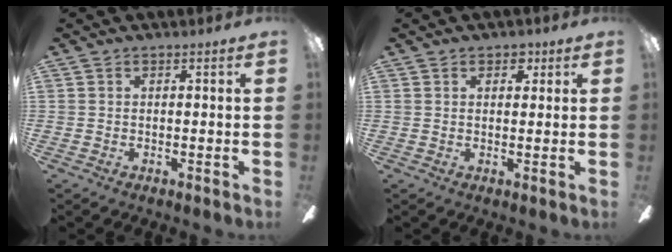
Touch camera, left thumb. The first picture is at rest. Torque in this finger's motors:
{"motor_torque": [-0.28, -0.23, -0.30, -0.11, 0.01]}